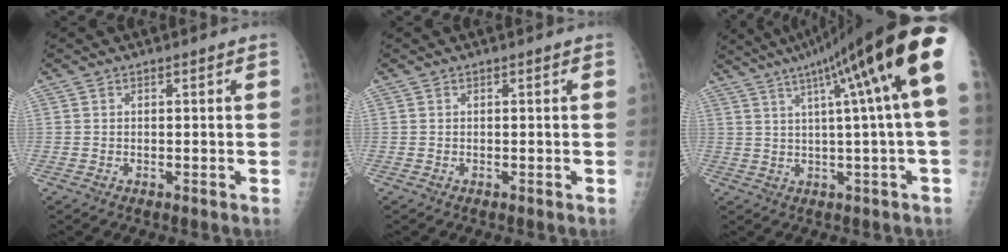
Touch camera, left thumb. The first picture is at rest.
{"total": 0.0}
{"total": 20.0, "force": [6.7, 1.4, 18.8], "torque": [-0.278, 0.026, 0.091]}